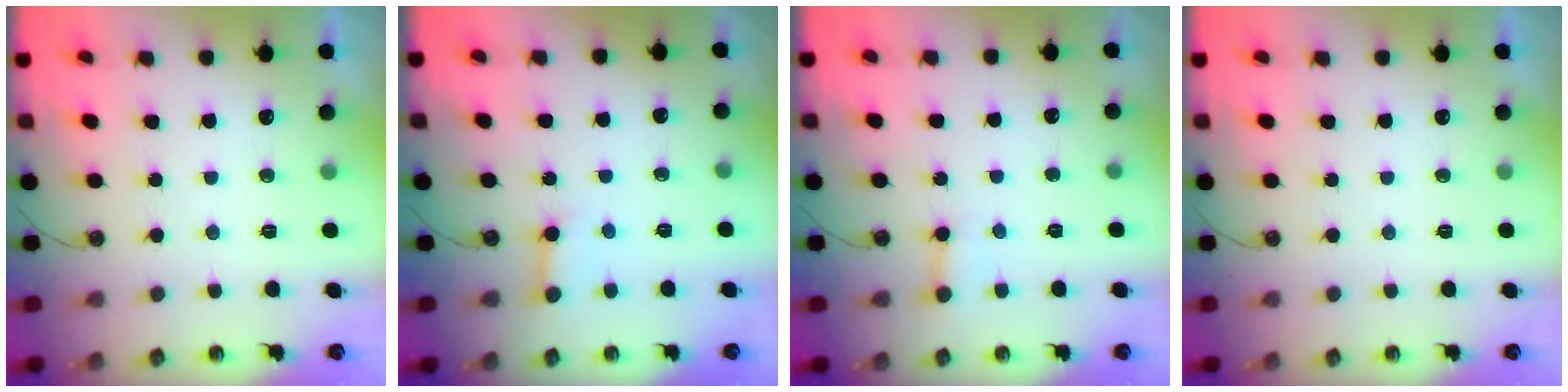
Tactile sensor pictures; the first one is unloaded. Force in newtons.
{"total": 3.2, "press": 3.2, "slide": 0.3}
{"total": 2.8, "press": 2.8, "slide": 0.5}
{"total": 0.0}